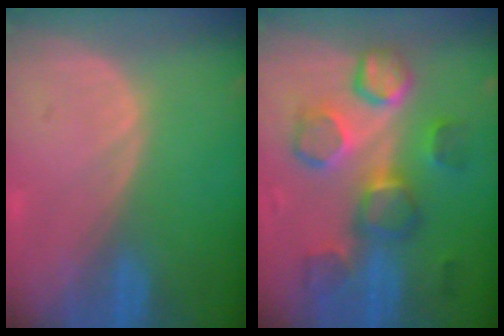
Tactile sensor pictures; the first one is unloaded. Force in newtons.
{"total": 9.2, "press": 9.1, "slide": 0.4}